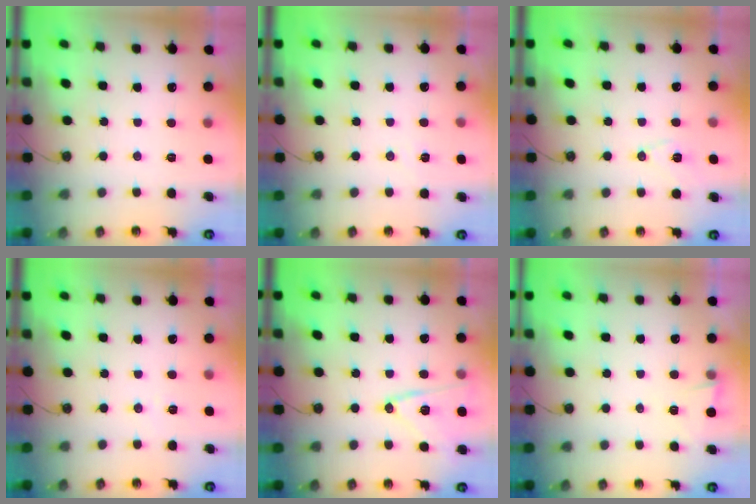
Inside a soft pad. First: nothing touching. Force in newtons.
{"total": 5.7, "press": 5.1, "slide": 2.5}
{"total": 8.5, "press": 7.7, "slide": 3.6}
{"total": 4.4, "press": 4.2, "slide": 1.2}
{"total": 13.6, "press": 13.2, "slide": 3.0}
{"total": 2.9, "press": 2.7, "slide": 1.1}